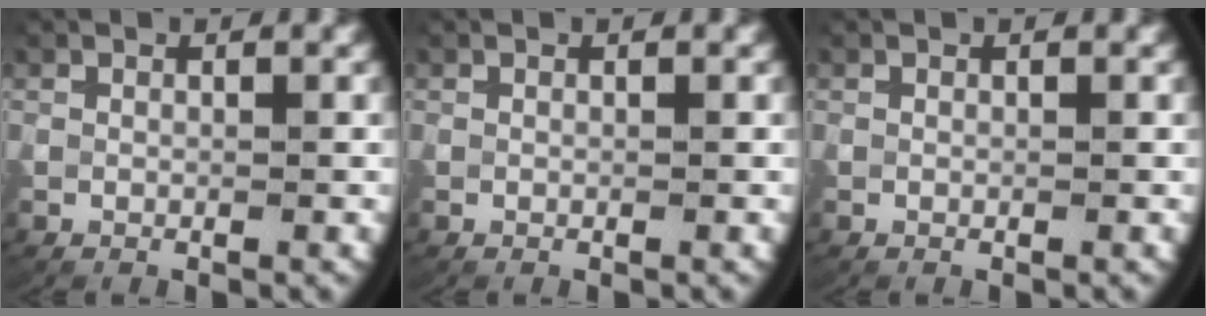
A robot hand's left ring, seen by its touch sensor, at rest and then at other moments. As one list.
[{"total": 0.0}, {"total": 0.0}]